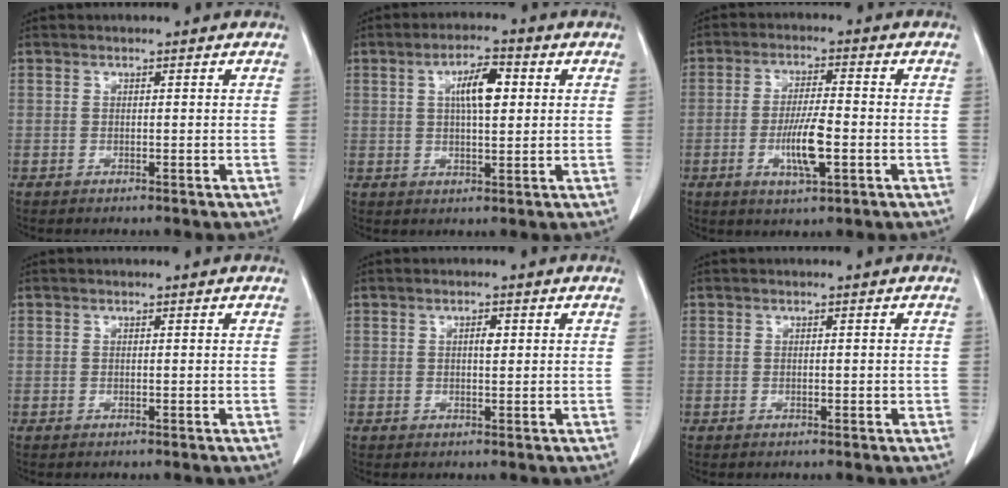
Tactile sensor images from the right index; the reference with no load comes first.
{"total": 6.3, "force": [1.6, 1.8, 5.9], "torque": [-0.104, 0.008, 0.028]}
{"total": 7.4, "force": [-2.1, 1.2, 7.0], "torque": [-0.133, -0.006, -0.035]}
{"total": 0.0}
{"total": 1.5, "force": [0.4, 0.5, 1.4], "torque": [-0.026, 0.002, 0.007]}
{"total": 1.1, "force": [-0.2, 0.3, 1.1], "torque": [-0.020, 0.000, 0.000]}